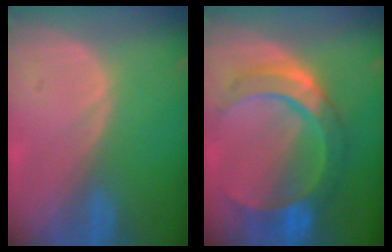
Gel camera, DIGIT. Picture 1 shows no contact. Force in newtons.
{"total": 9.5, "press": 9.5, "slide": 0.9}